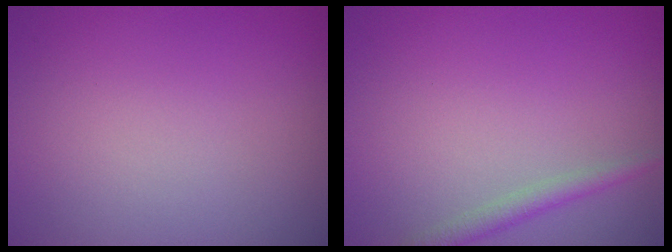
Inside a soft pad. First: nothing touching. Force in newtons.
{"total": 1.6, "press": 1.6, "slide": 0.0}